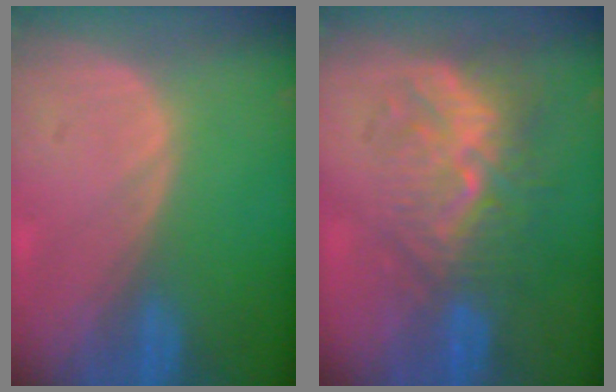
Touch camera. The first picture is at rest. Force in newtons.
{"total": 10.0, "press": 8.6, "slide": 4.9}